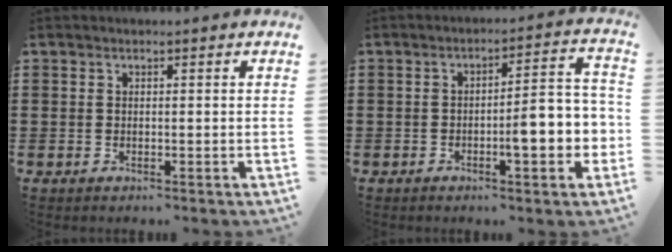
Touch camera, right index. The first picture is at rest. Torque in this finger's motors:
{"motor_torque": [2.14, 0.00, 0.28, 0.11]}